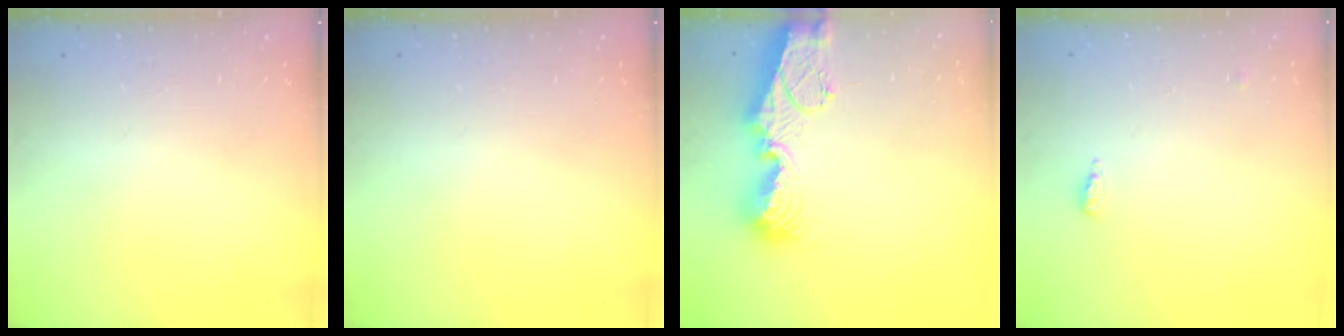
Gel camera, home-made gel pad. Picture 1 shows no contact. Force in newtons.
{"total": 0.0}
{"total": 12.9, "press": 12.9, "slide": 1.4}
{"total": 4.7, "press": 4.6, "slide": 1.2}